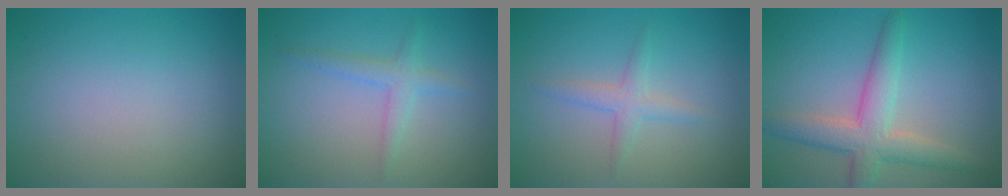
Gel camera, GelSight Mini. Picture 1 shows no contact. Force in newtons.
{"total": 2.0, "press": 2.0, "slide": 0.0}
{"total": 1.8, "press": 1.8, "slide": 0.1}
{"total": 4.8, "press": 4.8, "slide": 0.4}